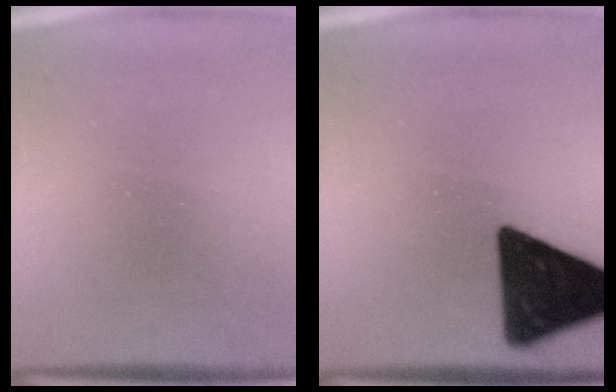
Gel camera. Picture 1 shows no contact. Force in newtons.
{"total": 15.5}